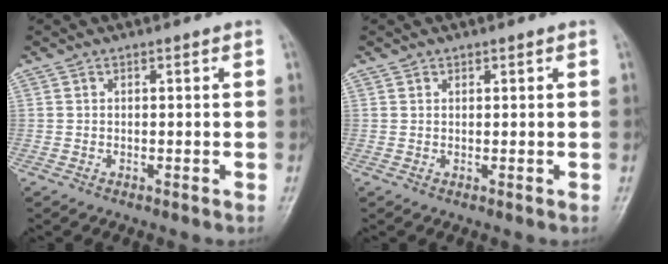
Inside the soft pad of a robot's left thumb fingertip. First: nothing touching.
{"total": 0.6, "force": [0.4, 0.4, 0.0], "torque": [0.004, -0.002, 0.005]}